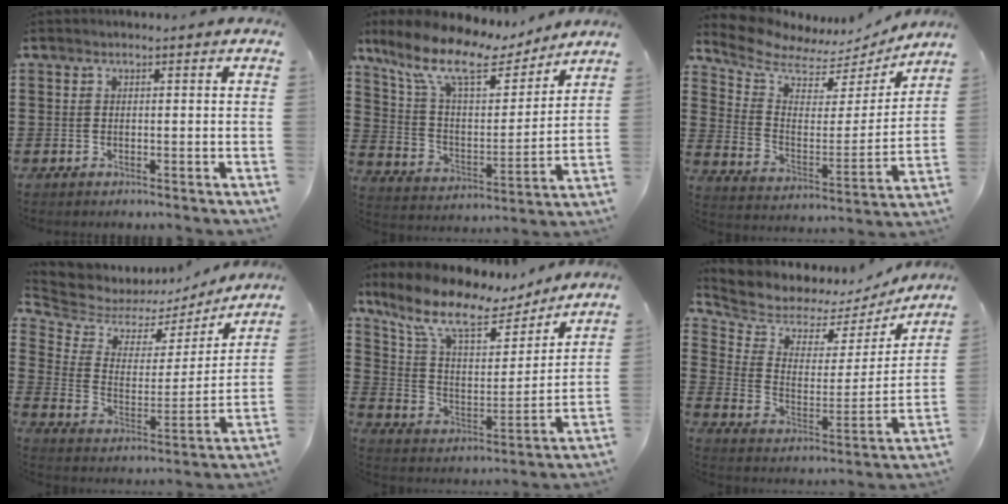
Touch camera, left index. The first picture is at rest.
{"total": 12.4, "force": [9.3, 3.7, 7.2], "torque": [-0.175, -0.046, 0.160]}
{"total": 6.7, "force": [6.0, 2.5, 1.5], "torque": [-0.071, -0.047, 0.103]}
{"total": 5.8, "force": [5.3, 2.4, 0.5], "torque": [-0.051, -0.039, 0.089]}
{"total": 11.2, "force": [8.4, 3.6, 6.5], "torque": [-0.160, -0.041, 0.142]}
{"total": 5.6, "force": [5.2, 2.2, 0.3], "torque": [-0.048, -0.041, 0.087]}